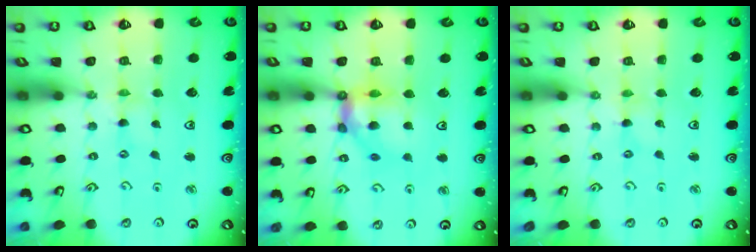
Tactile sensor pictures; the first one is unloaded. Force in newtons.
{"total": 11.7, "press": 11.6, "slide": 1.7}
{"total": 0.0}